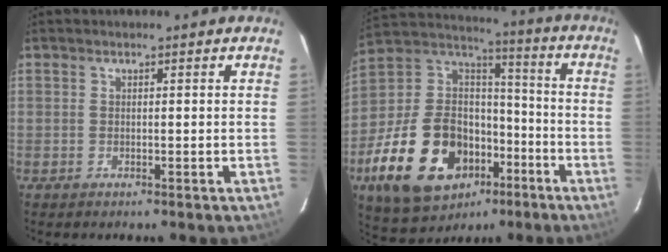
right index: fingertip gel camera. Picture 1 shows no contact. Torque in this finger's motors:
{"motor_torque": [2.01, -0.13, 0.71, 0.13]}